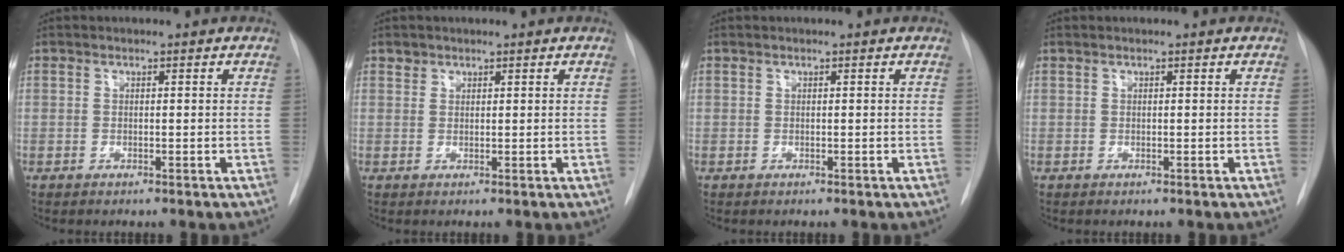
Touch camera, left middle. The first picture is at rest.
{"total": 1.0, "force": [0.8, 0.7, -0.1], "torque": [0.009, 0.003, 0.010]}
{"total": 0.0}
{"total": 0.0}